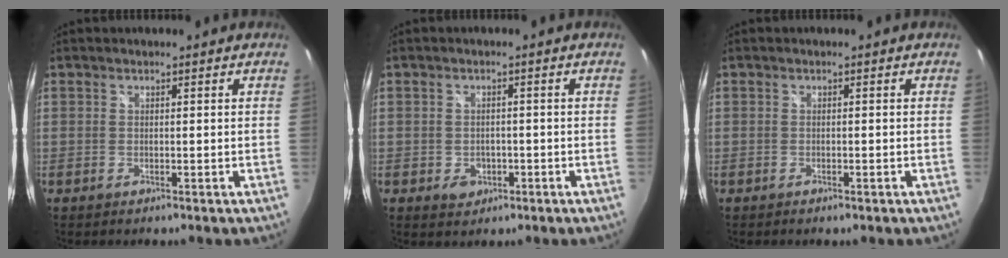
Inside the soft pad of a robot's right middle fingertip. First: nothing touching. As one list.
[{"total": 3.4, "force": [-1.3, 2.8, 1.3], "torque": [-0.030, 0.000, -0.013]}, {"total": 0.8, "force": [-0.5, 0.3, 0.4], "torque": [-0.008, -0.003, -0.009]}]